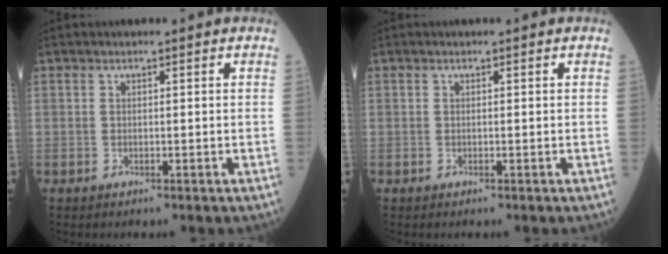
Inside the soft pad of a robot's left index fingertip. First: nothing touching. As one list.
[{"total": 0.0}]